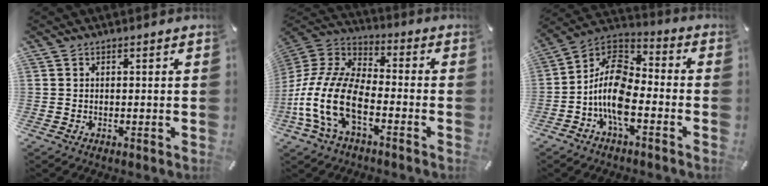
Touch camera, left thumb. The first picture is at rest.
{"total": 15.9, "force": [-7.2, 8.3, 11.5], "torque": [-0.264, 0.008, -0.135]}
{"total": 12.4, "force": [-5.0, 6.9, 9.0], "torque": [-0.194, 0.010, -0.095]}